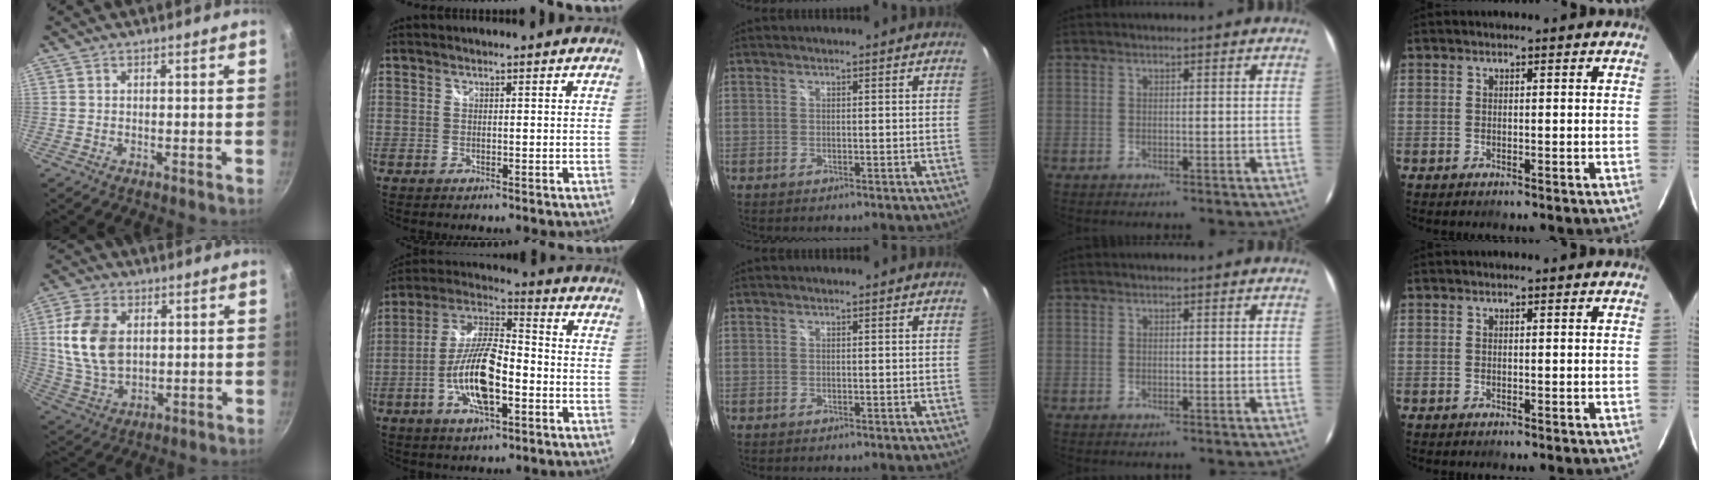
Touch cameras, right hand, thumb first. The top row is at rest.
{"thumb": {"total": 12.6, "force": [2.3, 8.4, 9.2], "torque": [-0.166, -0.012, 0.051]}, "index": {"total": 13.9, "force": [-4.5, 4.5, 12.3], "torque": [-0.254, 0.000, -0.085]}}